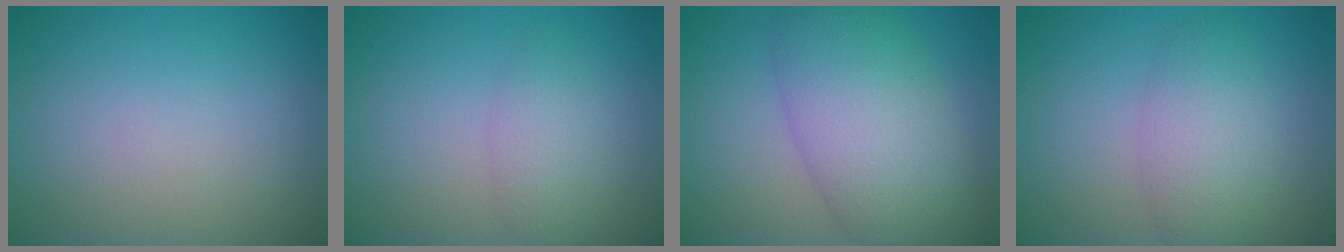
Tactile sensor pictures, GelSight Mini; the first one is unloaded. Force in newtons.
{"total": 2.3, "press": 2.3, "slide": 0.1}
{"total": 8.5, "press": 8.5, "slide": 0.3}
{"total": 4.0, "press": 4.0, "slide": 0.1}